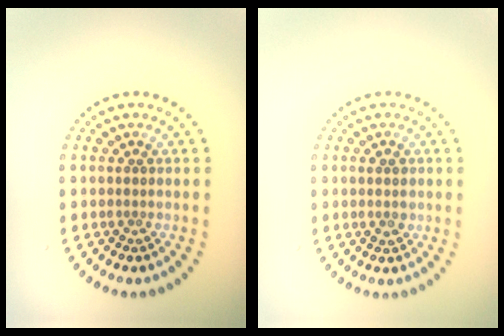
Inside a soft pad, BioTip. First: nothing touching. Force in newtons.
{"total": 1.3, "press": 1.3, "slide": 0.1}